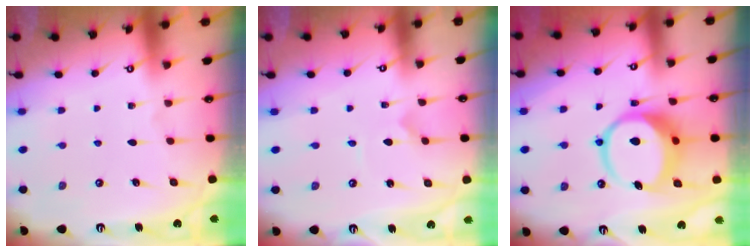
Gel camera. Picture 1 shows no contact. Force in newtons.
{"total": 0.0}
{"total": 12.1, "press": 12.0, "slide": 1.4}